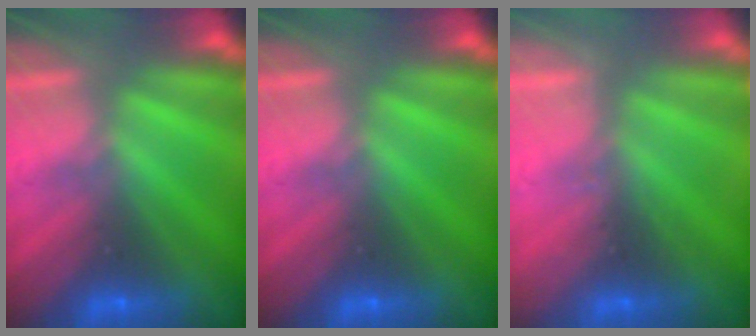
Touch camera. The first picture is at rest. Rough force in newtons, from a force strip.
{"total": 0.0}
{"total": 2.3}